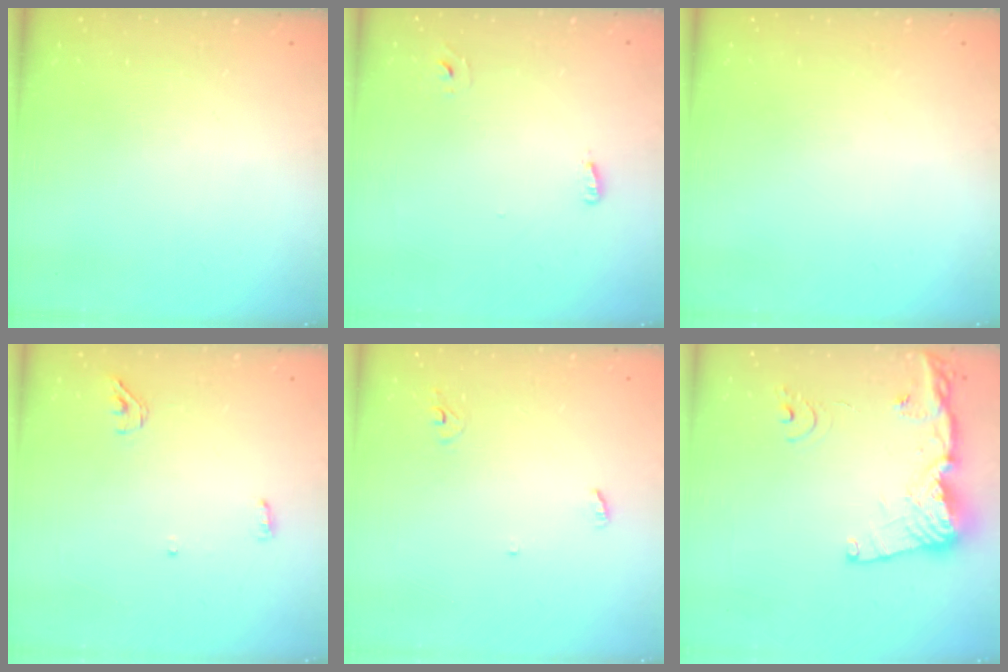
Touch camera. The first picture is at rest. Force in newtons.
{"total": 2.6, "press": 2.5, "slide": 0.6}
{"total": 0.0}
{"total": 3.8, "press": 3.5, "slide": 1.4}
{"total": 3.1, "press": 3.1, "slide": 0.2}
{"total": 16.7, "press": 16.6, "slide": 1.9}